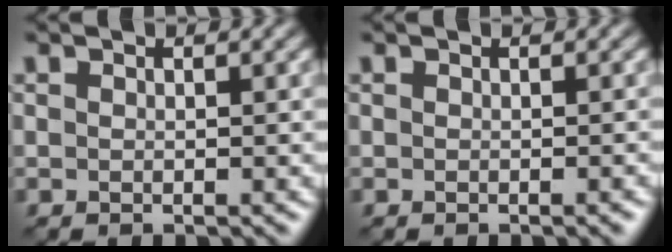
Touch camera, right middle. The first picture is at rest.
{"total": 0.6, "force": [-0.2, 0.1, 0.6], "torque": [-0.006, 0.001, -0.006]}